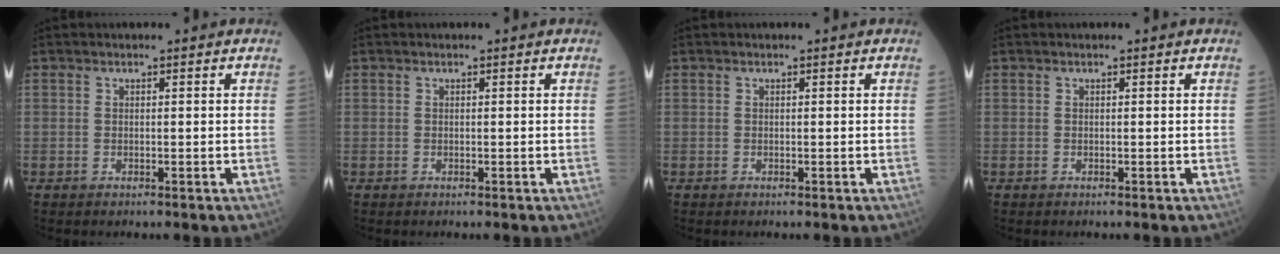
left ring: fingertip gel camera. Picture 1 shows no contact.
{"total": 0.0}
{"total": 0.0}
{"total": 0.0}